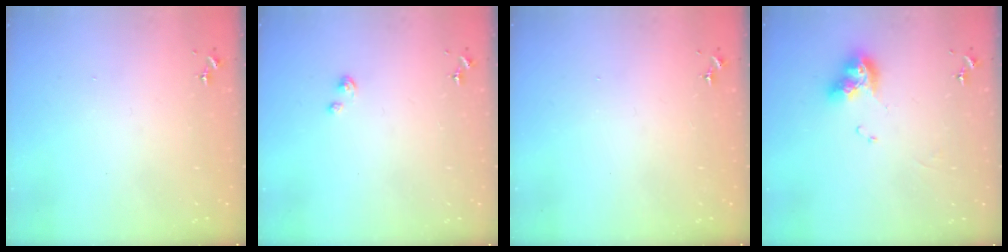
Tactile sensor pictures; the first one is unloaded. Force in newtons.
{"total": 2.8, "press": 2.8, "slide": 0.3}
{"total": 0.0}
{"total": 11.4, "press": 11.4, "slide": 0.9}